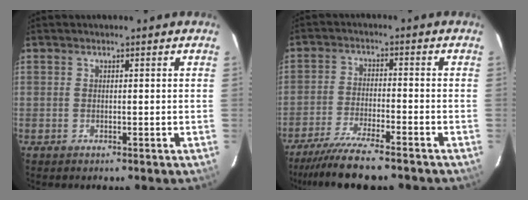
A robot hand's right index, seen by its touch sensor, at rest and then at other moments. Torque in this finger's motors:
{"motor_torque": [1.11, -1.03, 0.48, 0.09]}